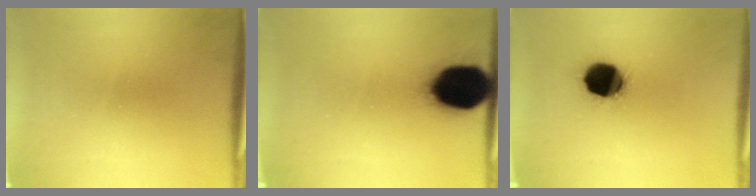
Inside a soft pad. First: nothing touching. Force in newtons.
{"total": 19.4}
{"total": 13.7}